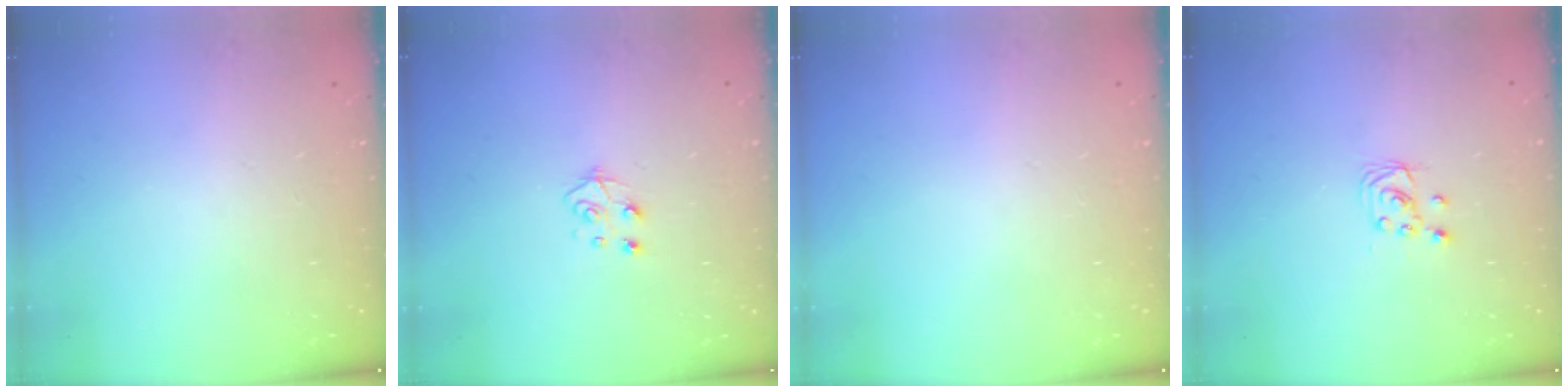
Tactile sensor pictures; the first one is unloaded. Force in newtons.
{"total": 4.8, "press": 4.8, "slide": 0.4}
{"total": 0.0}
{"total": 2.4, "press": 2.4, "slide": 0.2}